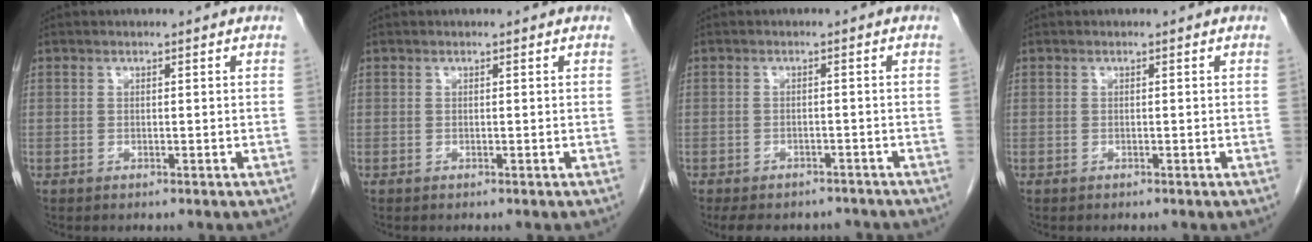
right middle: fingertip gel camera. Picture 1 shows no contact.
{"total": 0.0}
{"total": 10.2, "force": [-8.8, 4.1, 3.1], "torque": [-0.055, 0.003, -0.108]}
{"total": 0.0}